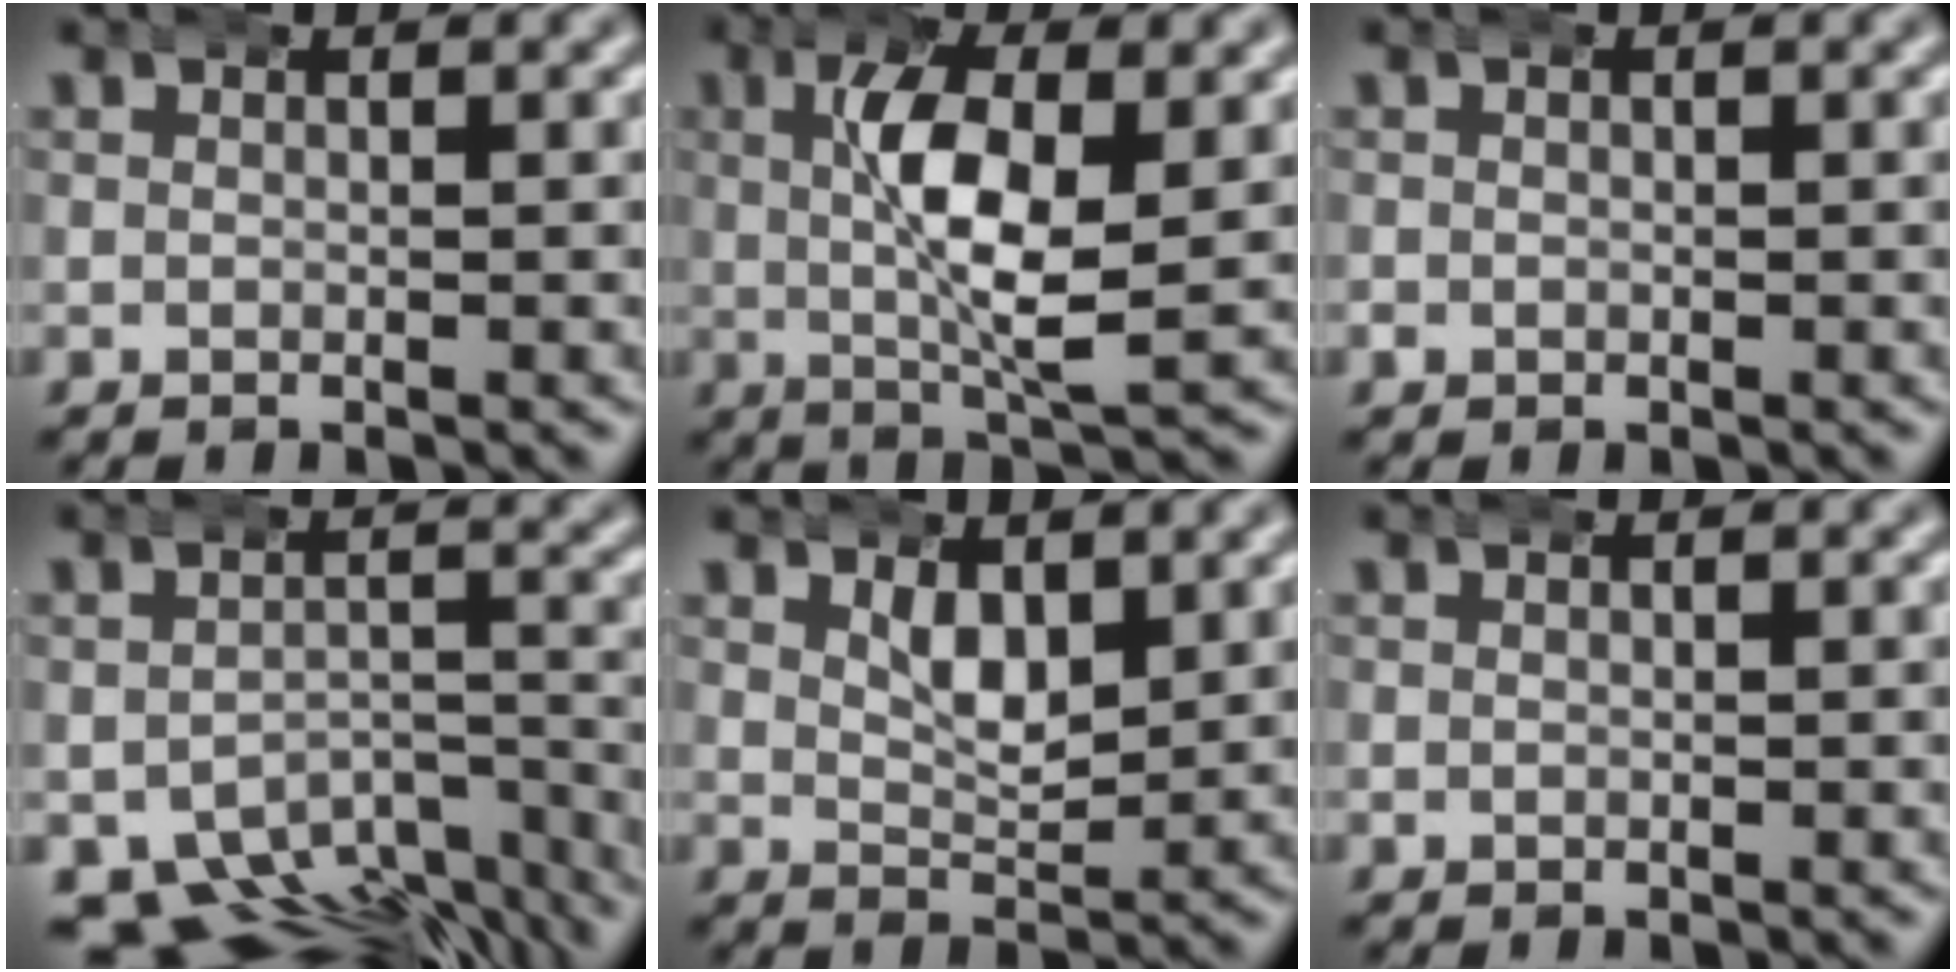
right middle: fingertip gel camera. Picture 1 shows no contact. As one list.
[{"total": 6.2, "force": [1.1, 1.7, 5.8], "torque": [-0.110, -0.010, 0.020]}, {"total": 0.9, "force": [-0.2, 0.9, 0.1], "torque": [-0.003, -0.002, -0.006]}, {"total": 11.9, "force": [-9.0, 6.0, 4.9], "torque": [-0.057, -0.035, -0.135]}, {"total": 2.5, "force": [1.5, 1.0, 1.7], "torque": [-0.028, -0.017, 0.028]}, {"total": 0.5, "force": [0.1, 0.5, 0.1], "torque": [-0.001, -0.002, 0.001]}]